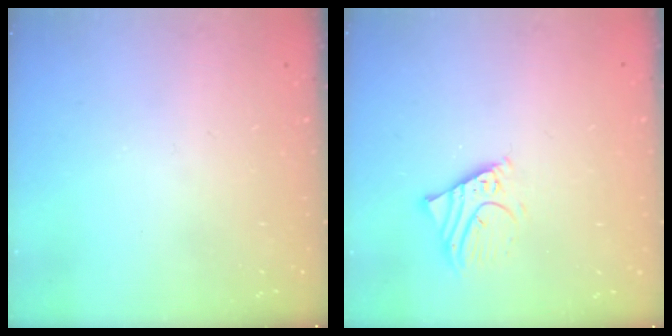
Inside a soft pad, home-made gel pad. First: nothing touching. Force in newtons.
{"total": 4.6, "press": 4.5, "slide": 0.5}